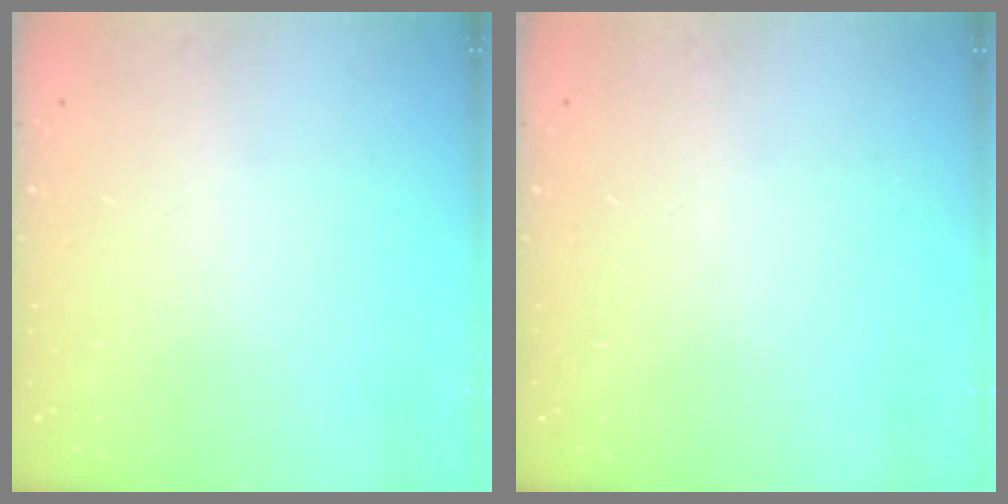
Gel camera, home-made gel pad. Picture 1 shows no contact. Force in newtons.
{"total": 0.0}